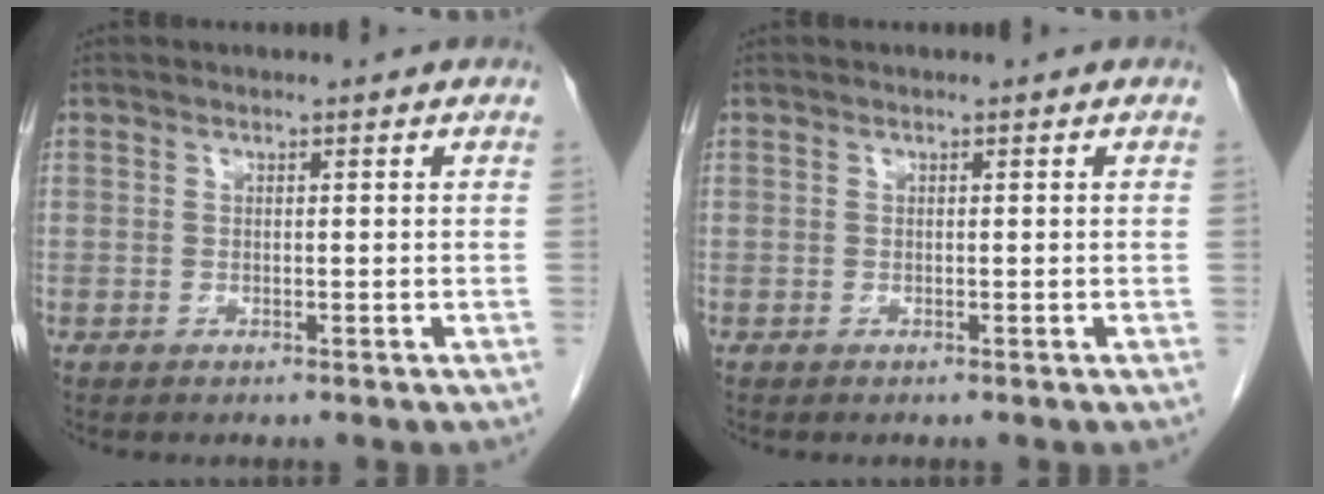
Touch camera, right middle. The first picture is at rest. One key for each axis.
{"total": 0.0}